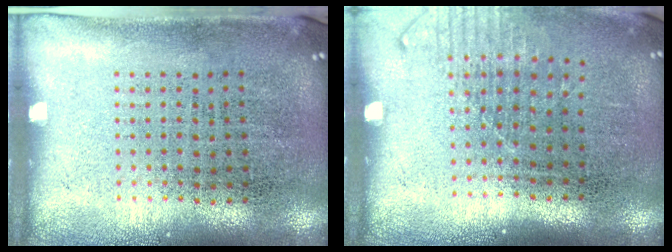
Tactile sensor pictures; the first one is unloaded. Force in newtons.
{"total": 1.3, "press": 1.1, "slide": 0.8}